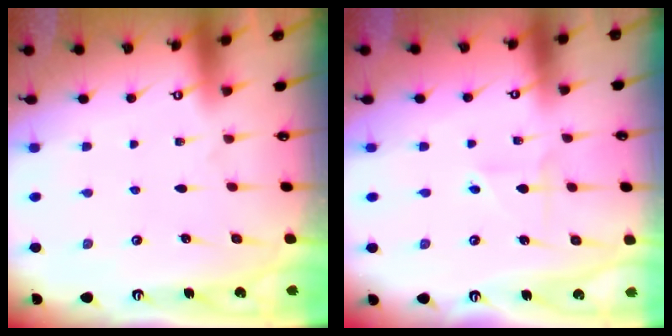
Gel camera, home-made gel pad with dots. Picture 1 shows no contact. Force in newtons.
{"total": 2.0, "press": 2.0, "slide": 0.5}